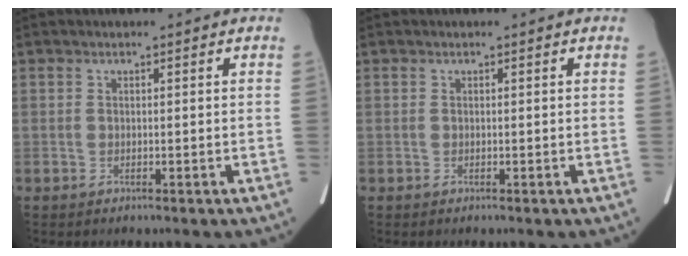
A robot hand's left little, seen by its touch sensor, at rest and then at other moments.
{"total": 0.0}